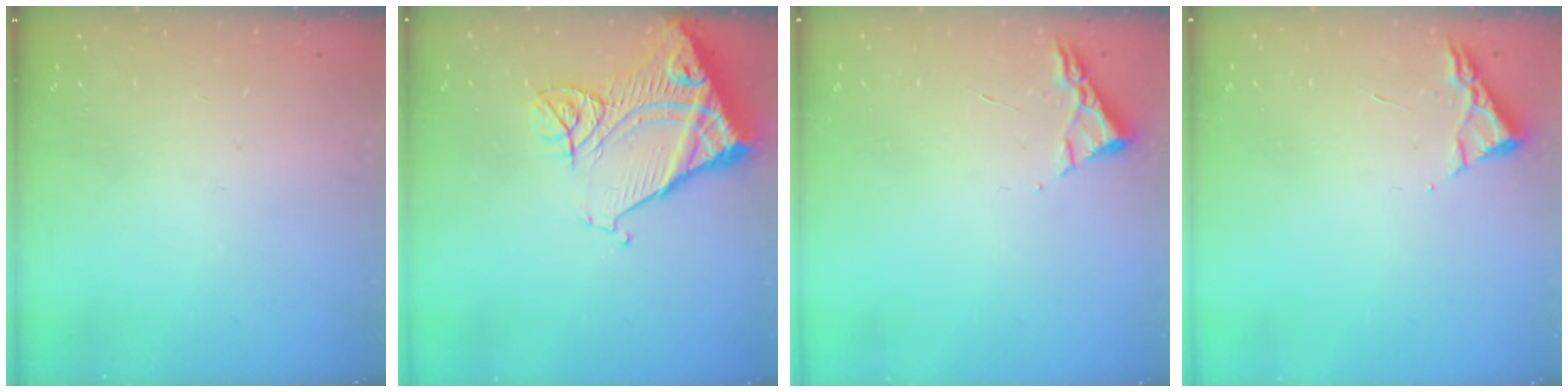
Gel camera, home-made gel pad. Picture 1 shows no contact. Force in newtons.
{"total": 15.4, "press": 15.3, "slide": 1.8}
{"total": 3.0, "press": 2.9, "slide": 0.4}
{"total": 3.0, "press": 2.9, "slide": 0.4}